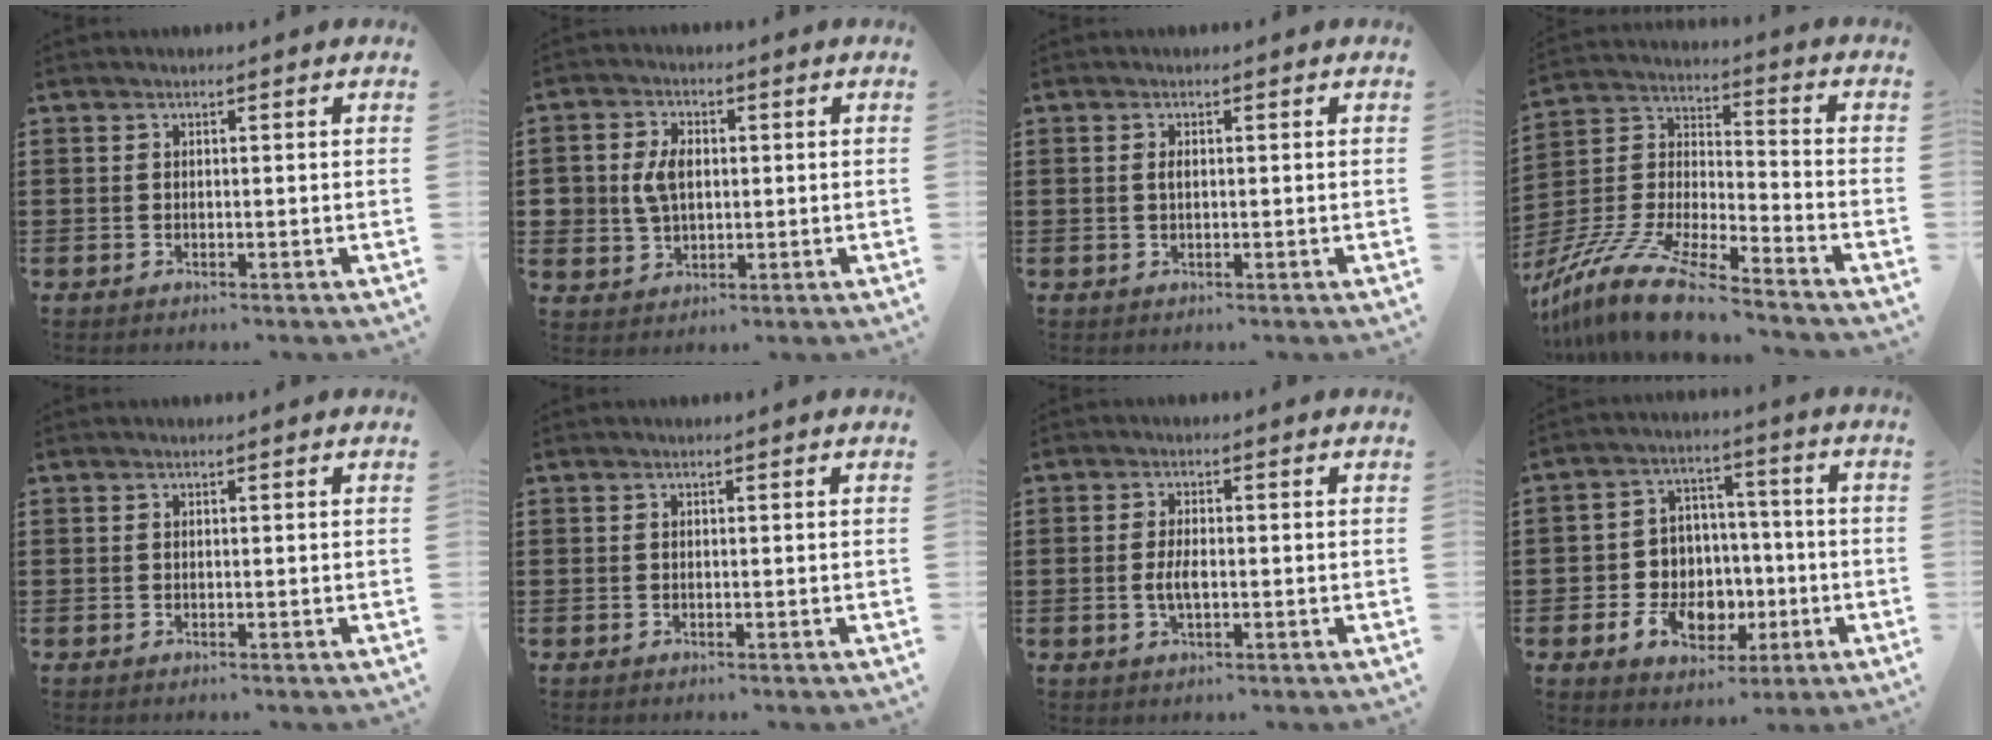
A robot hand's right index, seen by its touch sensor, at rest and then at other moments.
{"total": 4.9, "force": [0.3, 3.7, 3.2], "torque": [-0.079, 0.010, 0.002]}
{"total": 1.0, "force": [-0.1, 0.3, 0.9], "torque": [-0.019, 0.002, -0.003]}
{"total": 13.4, "force": [-11.8, 1.2, 6.3], "torque": [-0.147, 0.015, -0.236]}
{"total": 0.0}
{"total": 0.0}
{"total": 3.2, "force": [-0.6, 1.3, 2.9], "torque": [-0.068, -0.005, -0.016]}
{"total": 8.5, "force": [-2.1, 7.3, 3.8], "torque": [-0.082, 0.018, -0.026]}